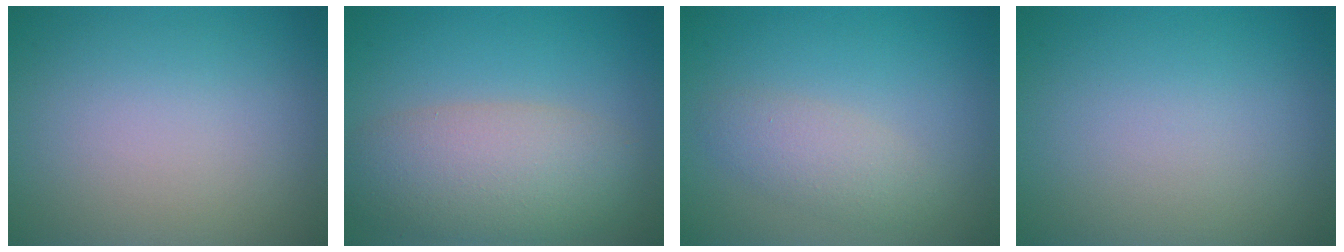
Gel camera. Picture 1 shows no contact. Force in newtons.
{"total": 6.6, "press": 6.6, "slide": 0.4}
{"total": 2.4, "press": 2.4, "slide": 0.1}
{"total": 0.0}